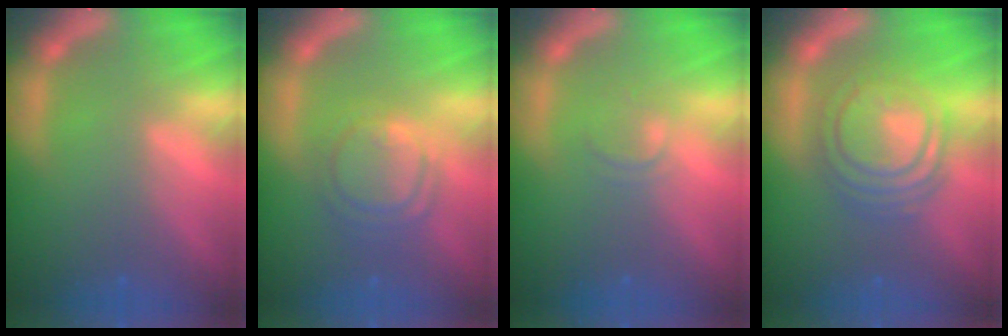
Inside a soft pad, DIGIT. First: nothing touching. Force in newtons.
{"total": 5.6}
{"total": 1.4}
{"total": 8.1}